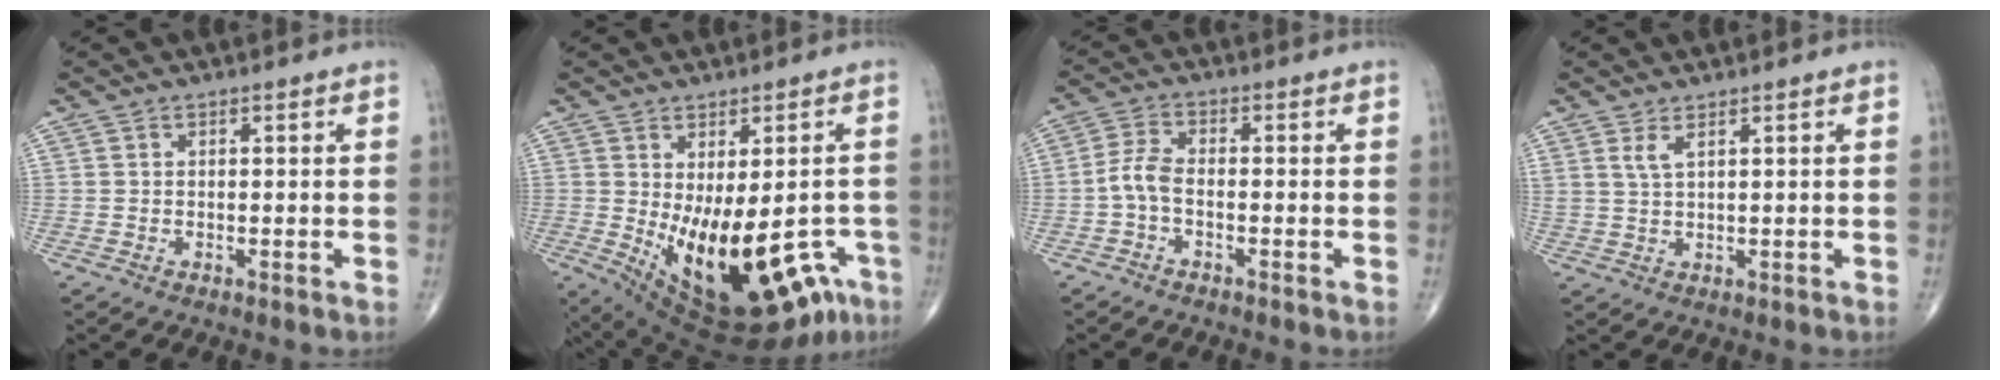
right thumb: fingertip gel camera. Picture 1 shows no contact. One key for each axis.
{"total": 21.7, "fx": -7.3, "fy": 10.0, "fz": 17.8, "tx": -0.230, "ty": -0.009, "tz": -0.079}
{"total": 4.1, "fx": -1.4, "fy": 1.9, "fz": 3.3, "tx": -0.075, "ty": 0.017, "tz": -0.036}
{"total": 2.3, "fx": 1.4, "fy": 0.5, "fz": 1.8, "tx": -0.042, "ty": -0.005, "tz": 0.033}